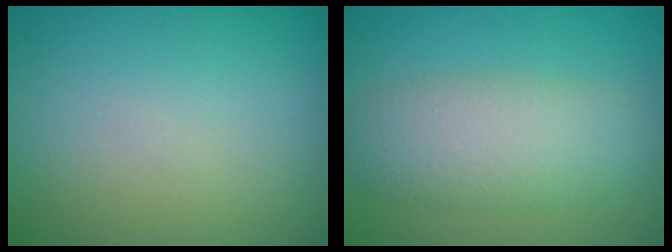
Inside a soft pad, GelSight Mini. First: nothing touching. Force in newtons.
{"total": 5.3, "press": 5.3, "slide": 0.4}